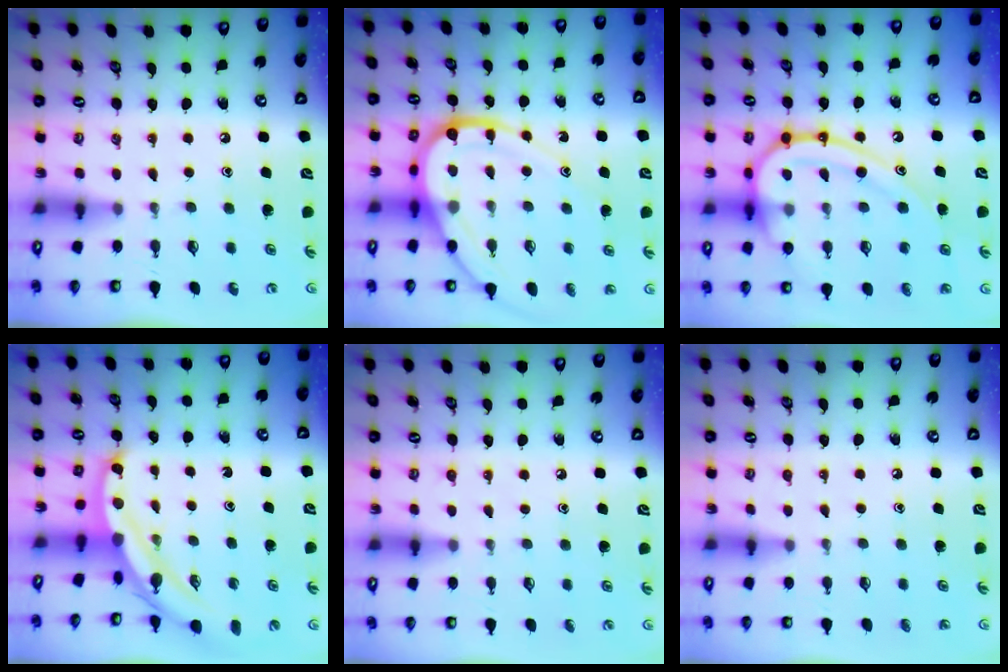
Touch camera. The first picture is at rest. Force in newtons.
{"total": 14.0, "press": 13.9, "slide": 1.5}
{"total": 19.4, "press": 19.3, "slide": 1.9}
{"total": 6.3, "press": 6.3, "slide": 0.6}
{"total": 4.3, "press": 4.3, "slide": 0.5}
{"total": 2.9, "press": 2.8, "slide": 0.3}